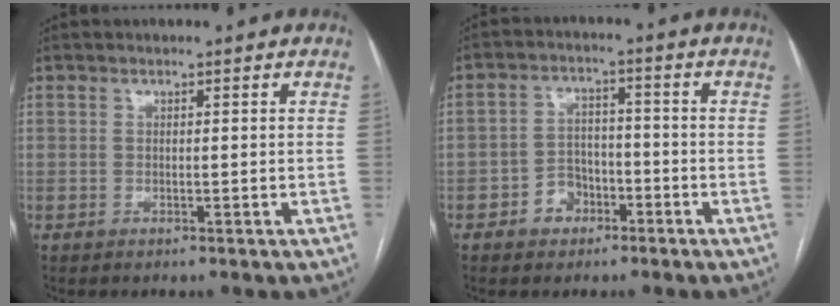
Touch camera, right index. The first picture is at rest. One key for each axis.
{"total": 5.1, "fx": -2.6, "fy": 4.0, "fz": 1.8, "tx": -0.030, "ty": 0.018, "tz": -0.040}